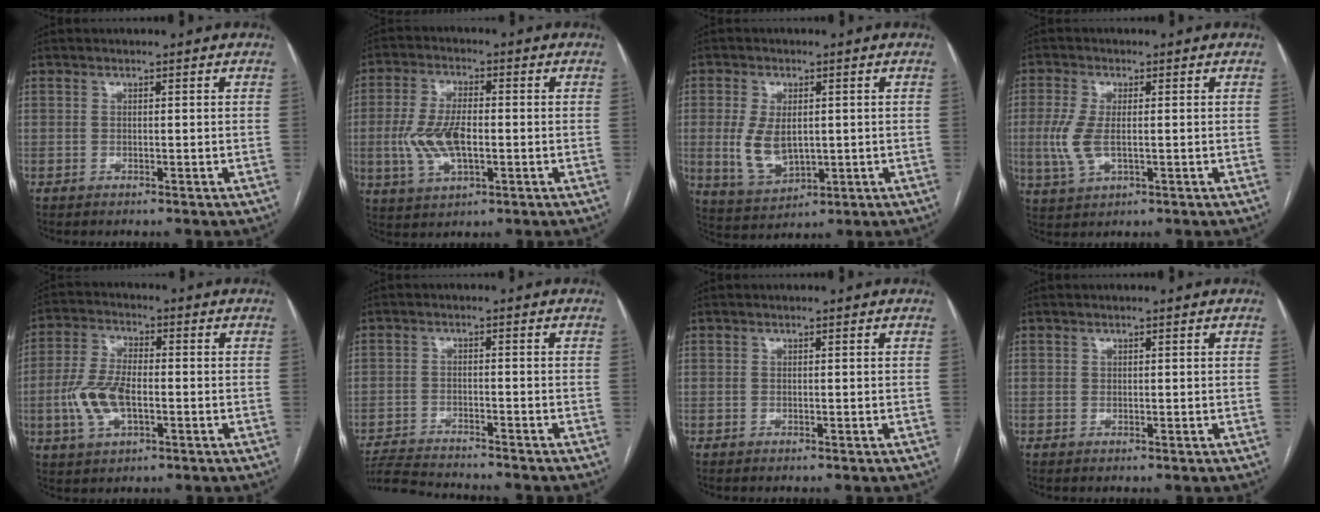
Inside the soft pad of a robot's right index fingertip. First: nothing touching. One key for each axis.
{"total": 8.9, "fx": -1.2, "fy": 3.7, "fz": 8.0, "tx": -0.176, "ty": 0.005, "tz": -0.018}
{"total": 7.7, "fx": 0.1, "fy": 4.4, "fz": 6.3, "tx": -0.132, "ty": -0.004, "tz": 0.015}
{"total": 5.8, "fx": -0.4, "fy": 2.5, "fz": 5.2, "tx": -0.134, "ty": -0.008, "tz": -0.005}
{"total": 8.7, "fx": -2.0, "fy": 3.9, "fz": 7.6, "tx": -0.174, "ty": 0.006, "tz": -0.036}
{"total": 9.3, "fx": -9.0, "fy": 0.4, "fz": 2.5, "tx": -0.043, "ty": -0.008, "tz": -0.150}
{"total": 0.0}
{"total": 0.0}